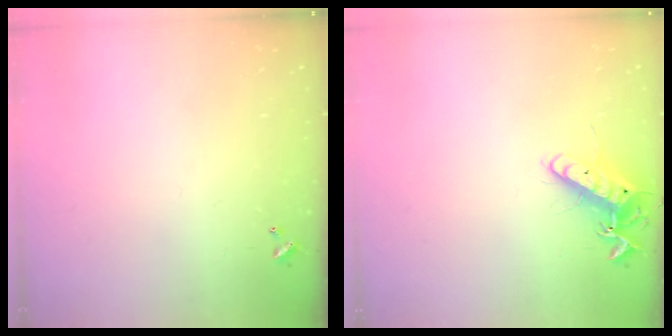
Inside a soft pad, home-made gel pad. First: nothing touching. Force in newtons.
{"total": 12.4, "press": 12.4, "slide": 1.1}